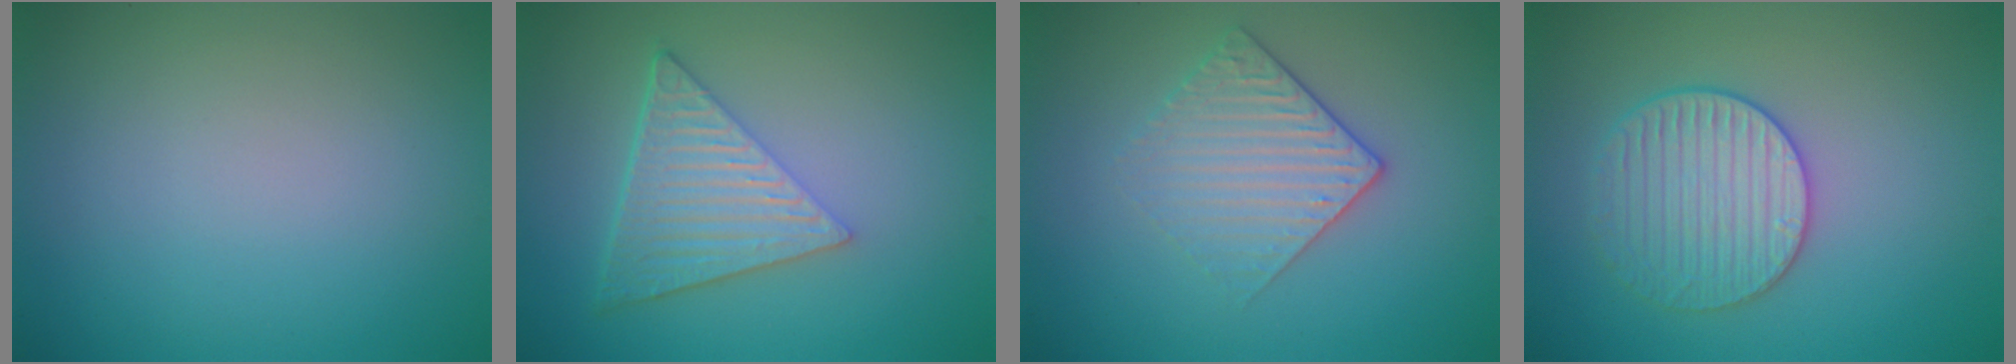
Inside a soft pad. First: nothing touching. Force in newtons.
{"total": 6.4, "press": 4.5, "slide": 4.5}
{"total": 3.0, "press": 2.7, "slide": 1.3}
{"total": 3.6, "press": 3.5, "slide": 0.8}